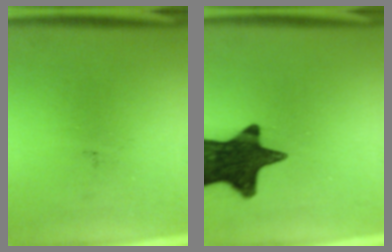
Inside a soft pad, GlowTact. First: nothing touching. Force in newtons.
{"total": 16.3}